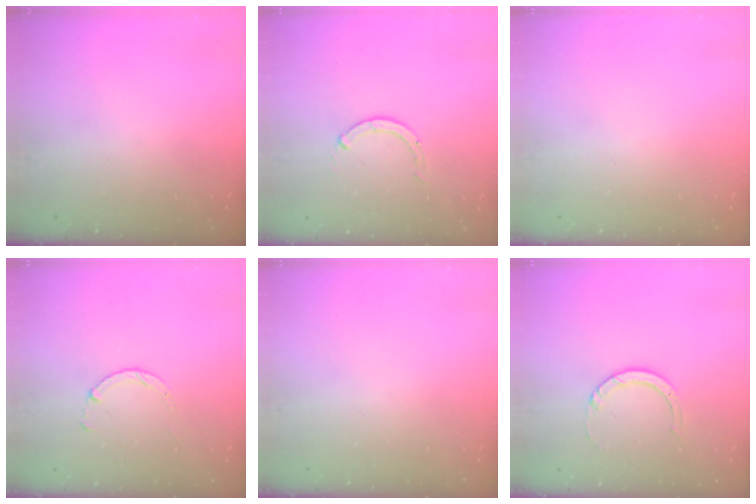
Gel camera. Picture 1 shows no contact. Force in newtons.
{"total": 0.0}
{"total": 0.0}
{"total": 1.4, "press": 1.4, "slide": 0.2}
{"total": 0.0}
{"total": 5.1, "press": 5.1, "slide": 0.3}